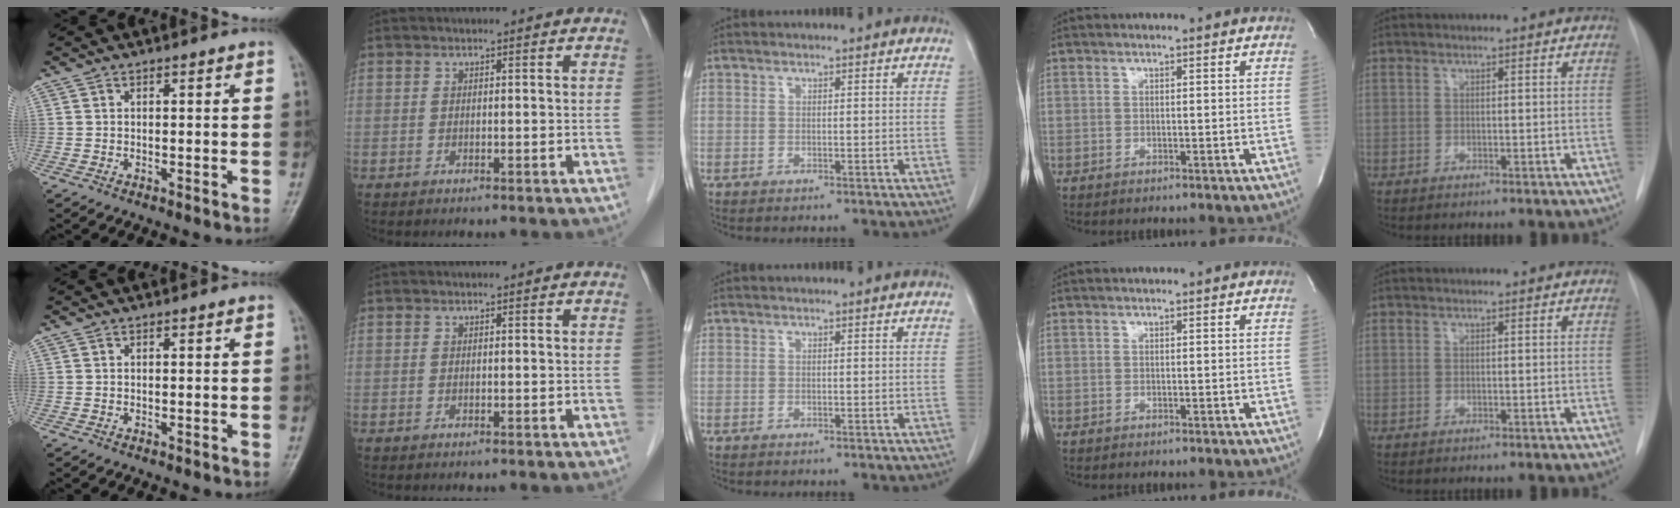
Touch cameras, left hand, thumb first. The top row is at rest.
{}